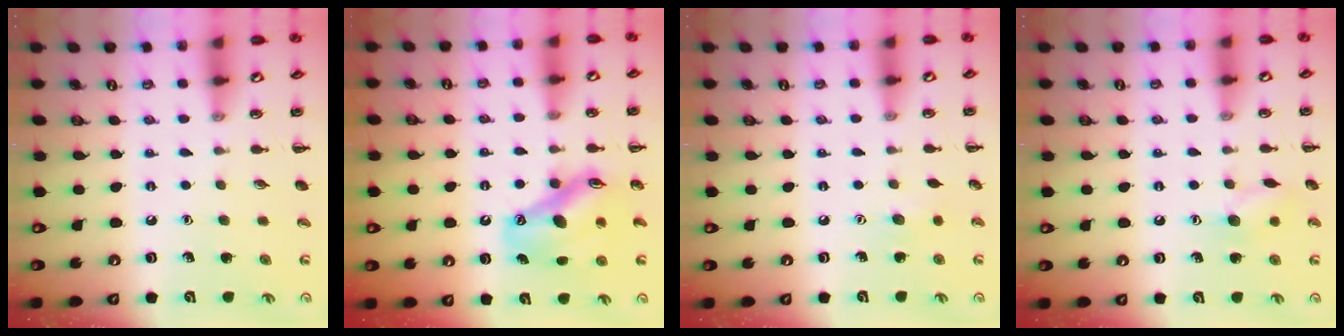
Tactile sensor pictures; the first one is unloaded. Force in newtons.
{"total": 11.7, "press": 11.2, "slide": 3.4}
{"total": 3.0, "press": 2.9, "slide": 0.6}
{"total": 7.0, "press": 7.0, "slide": 0.7}